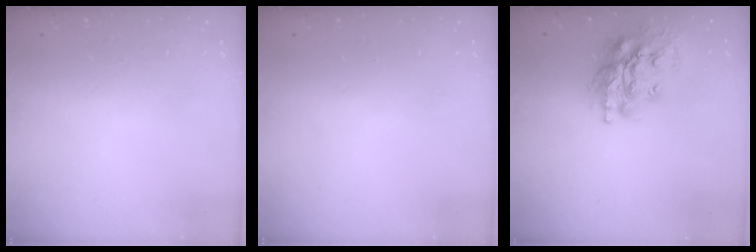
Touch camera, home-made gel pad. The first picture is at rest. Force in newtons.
{"total": 0.0}
{"total": 17.0, "press": 16.9, "slide": 2.3}